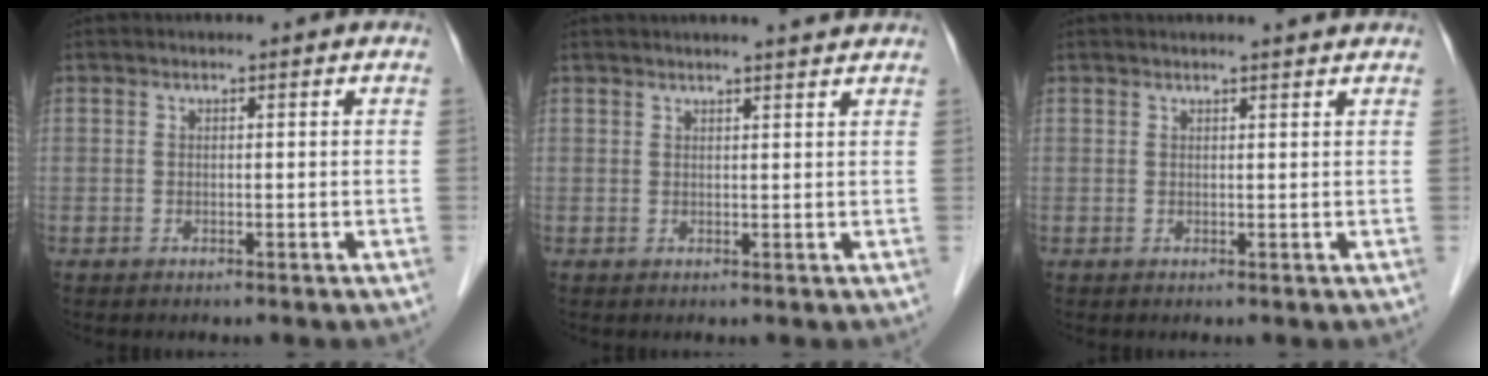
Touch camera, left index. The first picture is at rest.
{"total": 5.3, "force": [4.8, 0.0, 2.2], "torque": [-0.033, 0.017, 0.055]}
{"total": 3.1, "force": [2.9, 0.0, 1.1], "torque": [-0.016, 0.011, 0.032]}